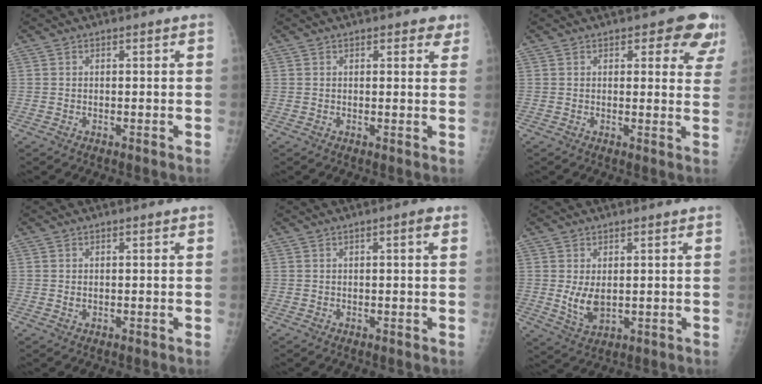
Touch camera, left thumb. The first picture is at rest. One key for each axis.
{"total": 2.9, "fx": 1.8, "fy": 1.4, "fz": 1.7, "tx": 0.000, "ty": -0.005, "tz": 0.017}
{"total": 8.4, "fx": 5.3, "fy": 3.8, "fz": 5.2, "tx": -0.017, "ty": -0.022, "tz": 0.049}
{"total": 0.9, "fx": 0.2, "fy": 0.5, "fz": 0.6, "tx": -0.010, "ty": -0.002, "tz": 0.007}
{"total": 2.0, "fx": 0.7, "fy": 0.4, "fz": 1.9, "tx": -0.028, "ty": 0.002, "tz": 0.008}
{"total": 5.2, "fx": 0.5, "fy": 3.0, "fz": 4.1, "tx": -0.069, "ty": -0.016, "tz": 0.020}